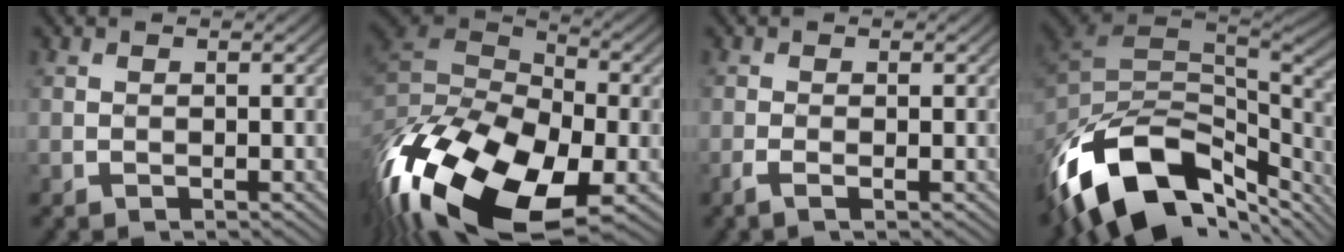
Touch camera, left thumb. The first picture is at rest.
{"total": 20.2, "force": [-9.3, 10.6, 14.4], "torque": [-0.339, -0.046, -0.139]}
{"total": 1.6, "force": [-0.7, 0.2, 1.5], "torque": [-0.032, 0.002, -0.019]}
{"total": 16.9, "force": [-9.3, 8.7, 11.1], "torque": [-0.252, -0.015, -0.166]}